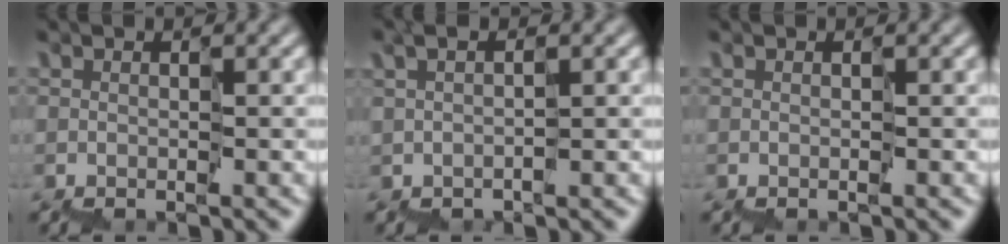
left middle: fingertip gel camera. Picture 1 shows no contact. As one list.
[{"total": 0.7, "force": [0.2, -0.7, -0.2], "torque": [-0.002, 0.002, 0.004]}, {"total": 0.0}]